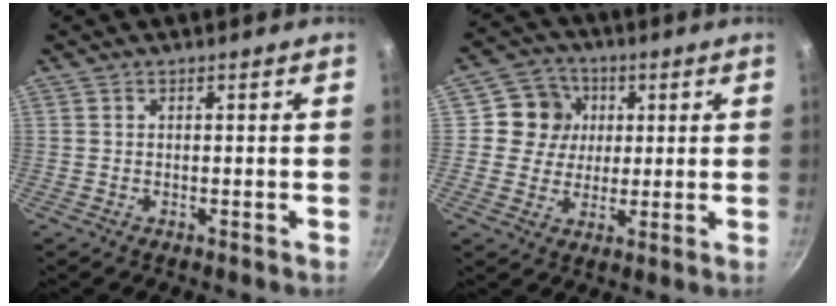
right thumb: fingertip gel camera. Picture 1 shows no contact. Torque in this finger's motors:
{"motor_torque": [0.10, 0.06, 0.11, 0.03, -0.01]}